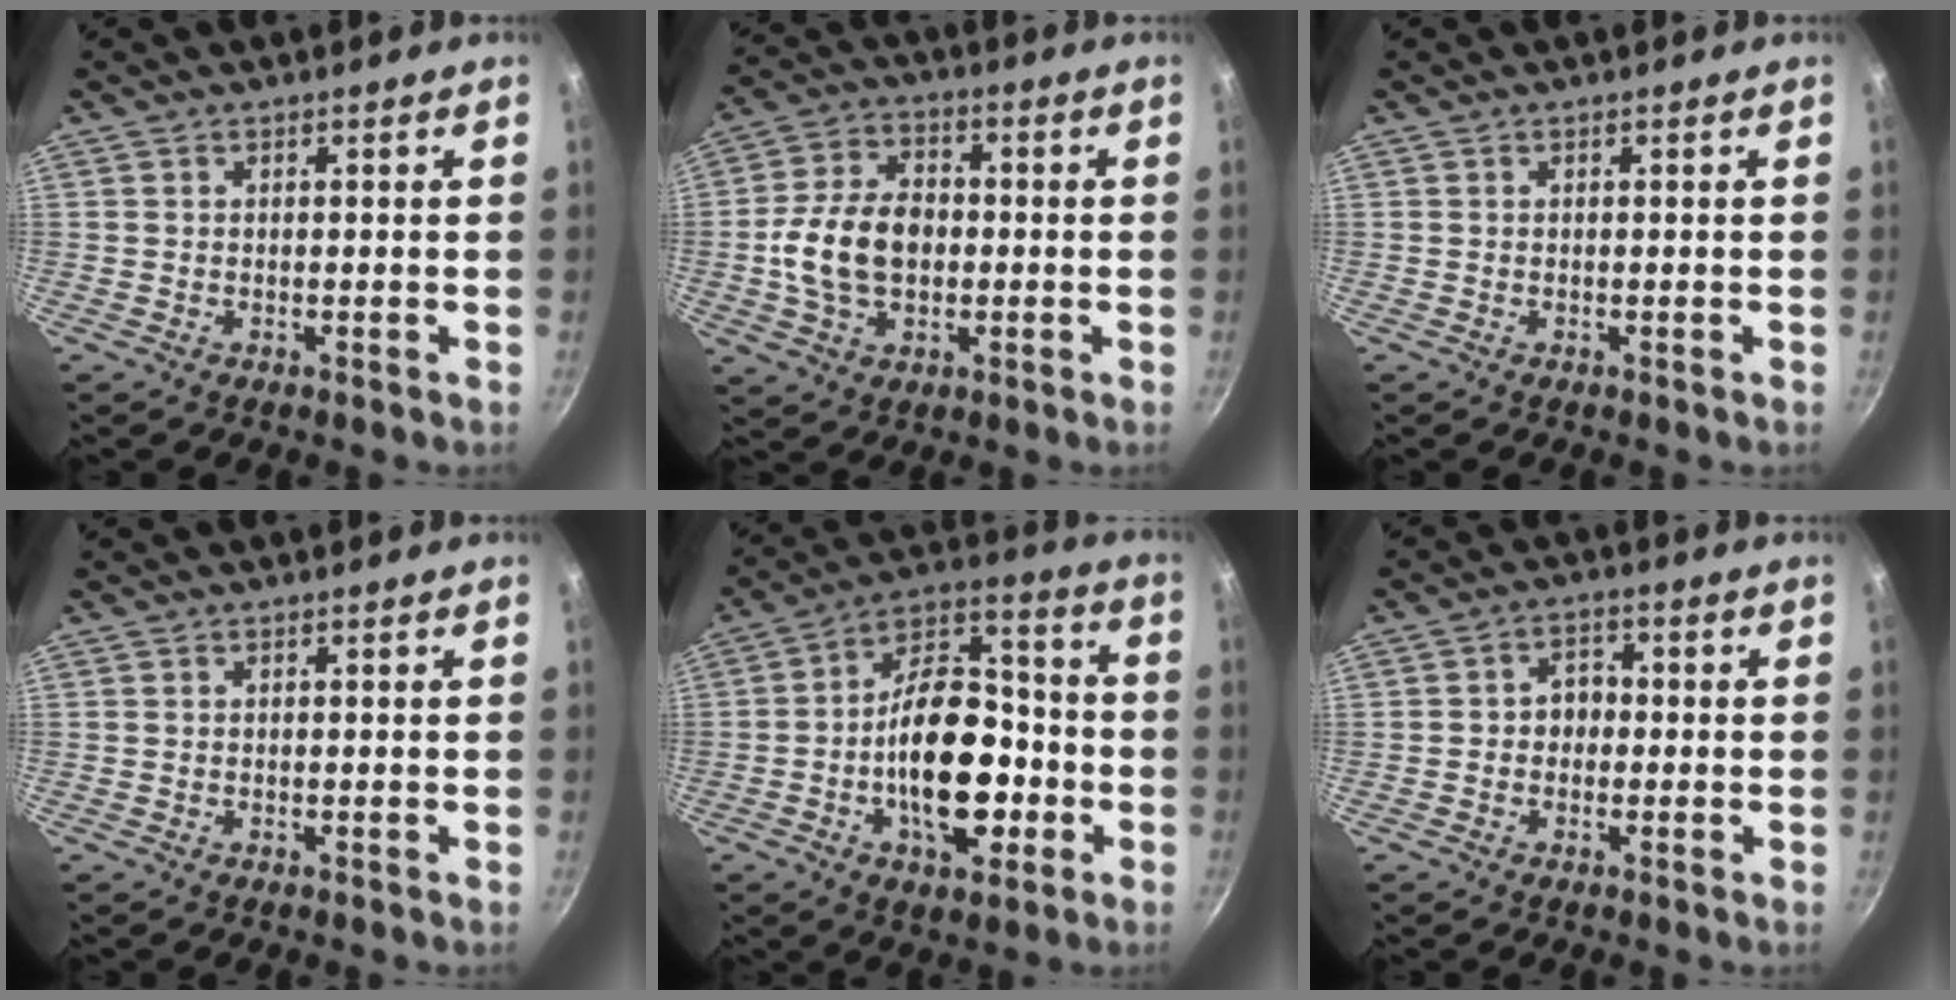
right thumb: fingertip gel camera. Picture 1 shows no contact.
{"total": 12.7, "force": [-1.0, 8.8, 9.1], "torque": [-0.151, 0.020, -0.024]}
{"total": 0.0}
{"total": 0.0}
{"total": 19.4, "force": [-4.9, 11.0, 15.2], "torque": [-0.206, 0.053, -0.085]}
{"total": 4.0, "force": [-0.5, 3.3, 2.2], "torque": [-0.007, 0.012, -0.014]}